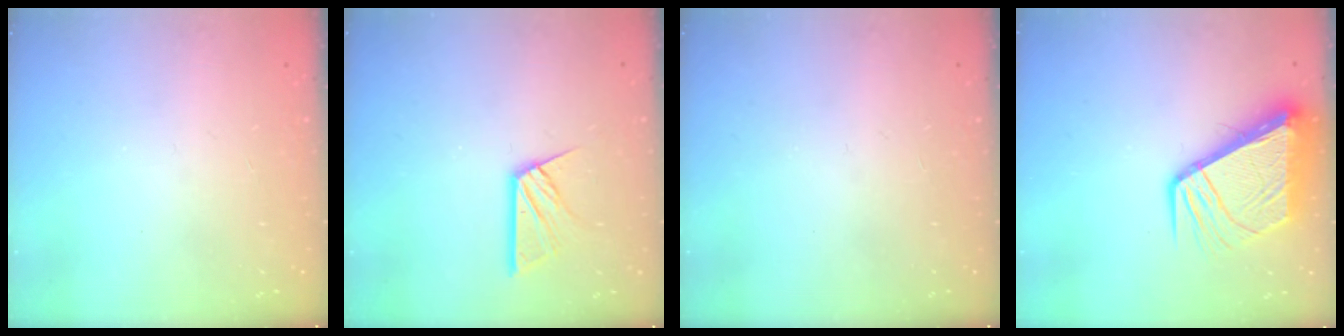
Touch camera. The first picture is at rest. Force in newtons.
{"total": 10.1, "press": 10.0, "slide": 1.0}
{"total": 0.0}
{"total": 12.3, "press": 12.2, "slide": 1.6}